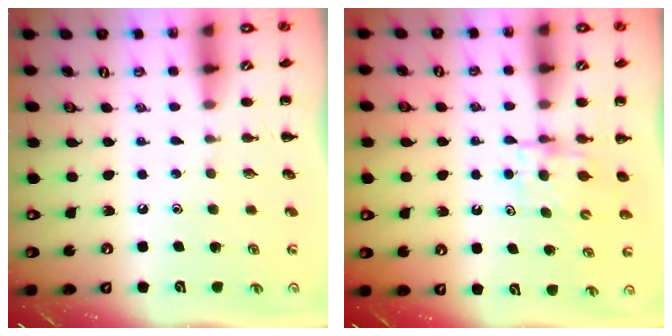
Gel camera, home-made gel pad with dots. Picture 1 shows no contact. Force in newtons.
{"total": 5.2, "press": 5.2, "slide": 0.4}